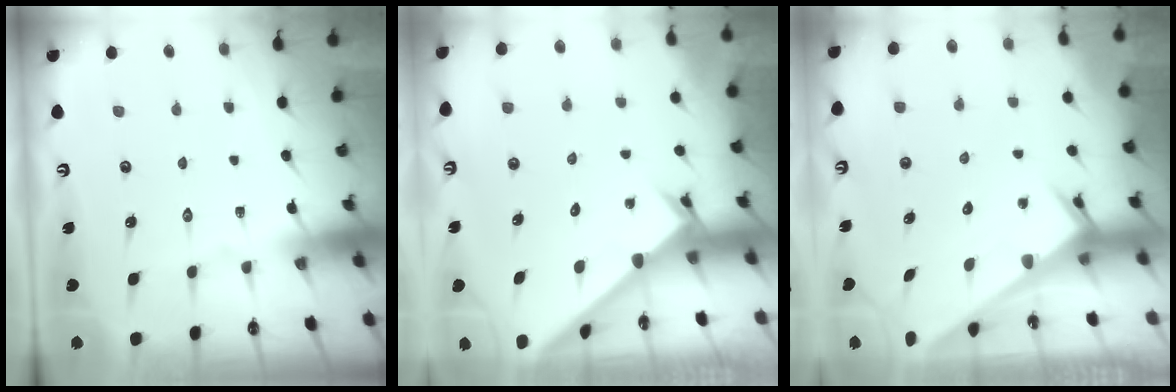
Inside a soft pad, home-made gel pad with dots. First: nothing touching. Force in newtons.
{"total": 1.2, "press": 1.2, "slide": 0.1}
{"total": 3.2, "press": 3.2, "slide": 0.2}